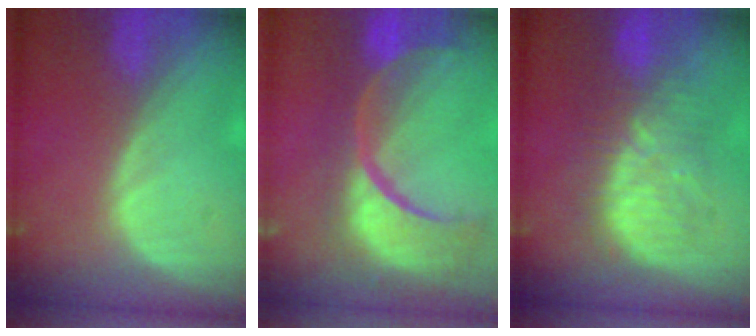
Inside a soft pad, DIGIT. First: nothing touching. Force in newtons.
{"total": 13.9, "press": 11.0, "slide": 8.5}
{"total": 8.6, "press": 8.6, "slide": 1.0}